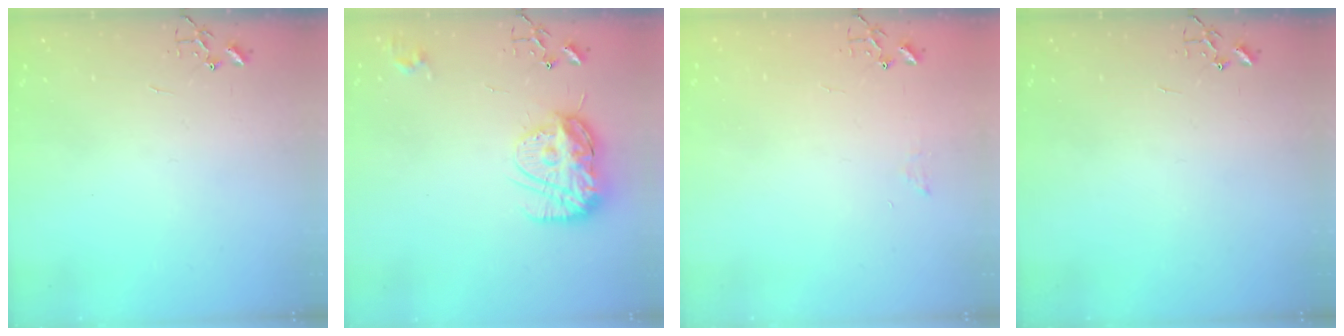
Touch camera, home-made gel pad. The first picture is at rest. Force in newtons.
{"total": 14.9, "press": 14.8, "slide": 1.2}
{"total": 6.3, "press": 6.3, "slide": 0.7}
{"total": 0.0}